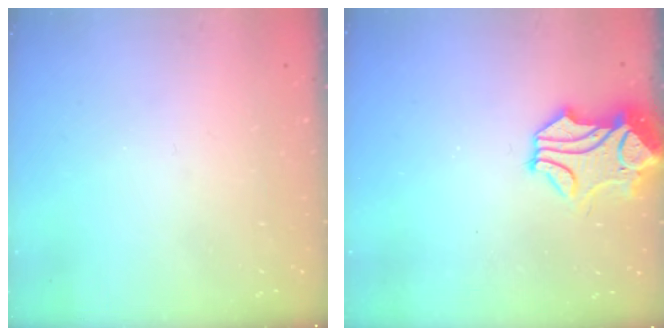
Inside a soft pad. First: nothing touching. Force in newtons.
{"total": 1.5, "press": 0.8, "slide": 1.3}